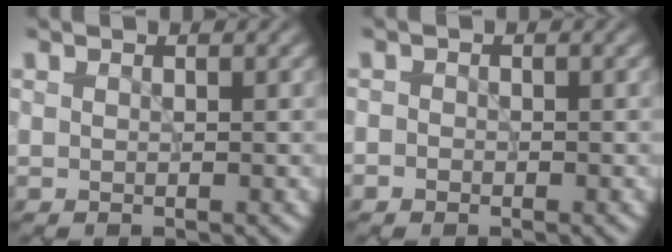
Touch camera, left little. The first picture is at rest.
{"total": 0.8, "force": [-0.4, 0.6, 0.2], "torque": [-0.003, -0.002, -0.009]}